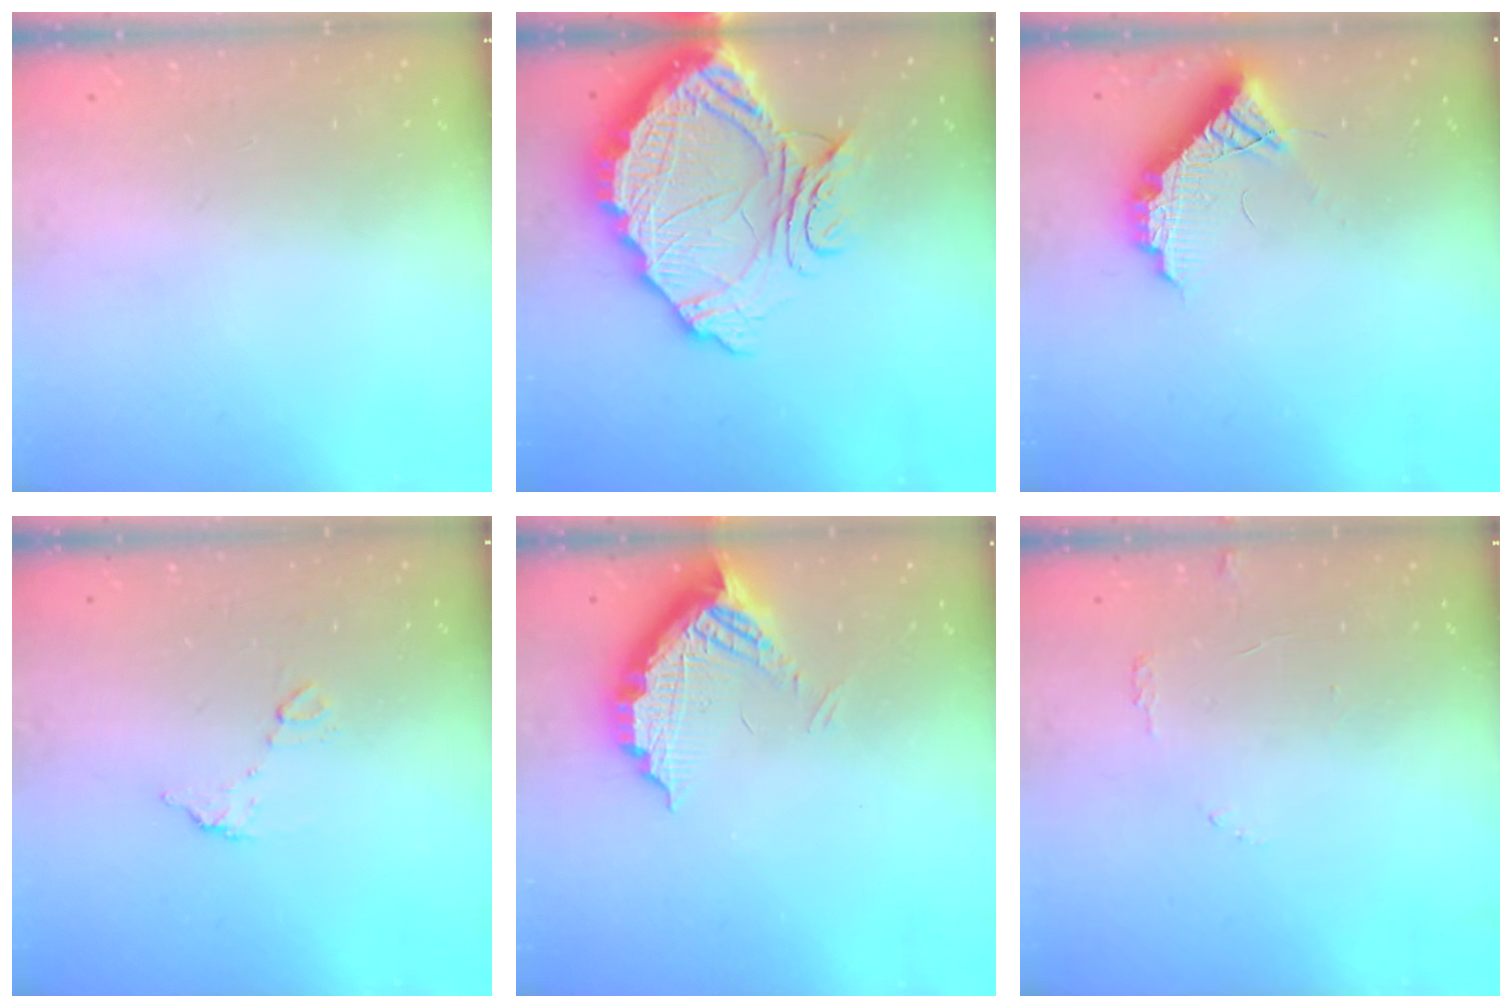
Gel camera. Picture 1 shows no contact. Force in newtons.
{"total": 20.2, "press": 20.1, "slide": 1.8}
{"total": 10.2, "press": 10.2, "slide": 0.8}
{"total": 5.8, "press": 5.8, "slide": 0.3}
{"total": 10.8, "press": 10.7, "slide": 0.9}
{"total": 6.6, "press": 6.6, "slide": 0.5}